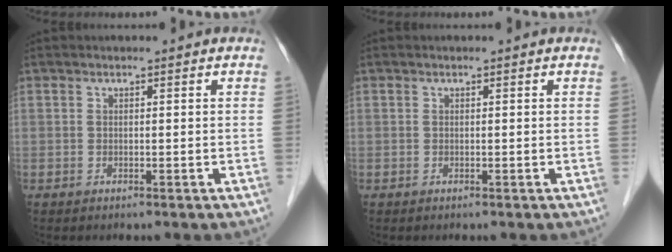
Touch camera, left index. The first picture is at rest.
{"total": 0.0}